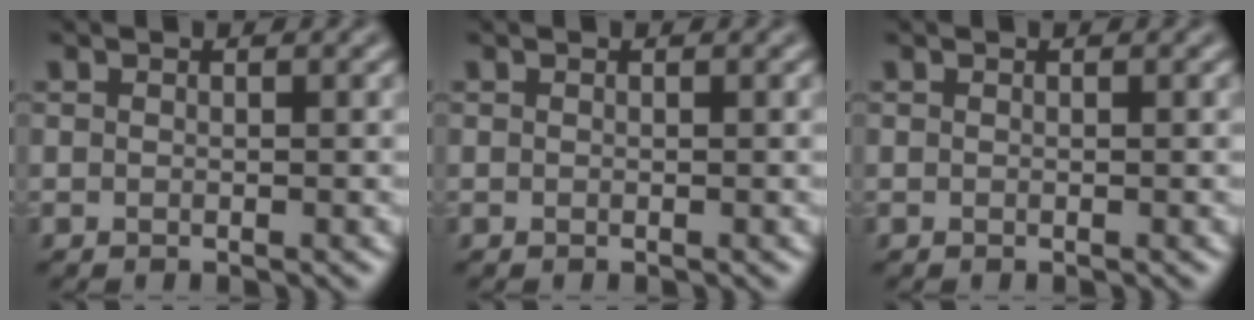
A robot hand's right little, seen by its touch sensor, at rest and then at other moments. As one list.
[{"total": 0.0}, {"total": 0.0}]